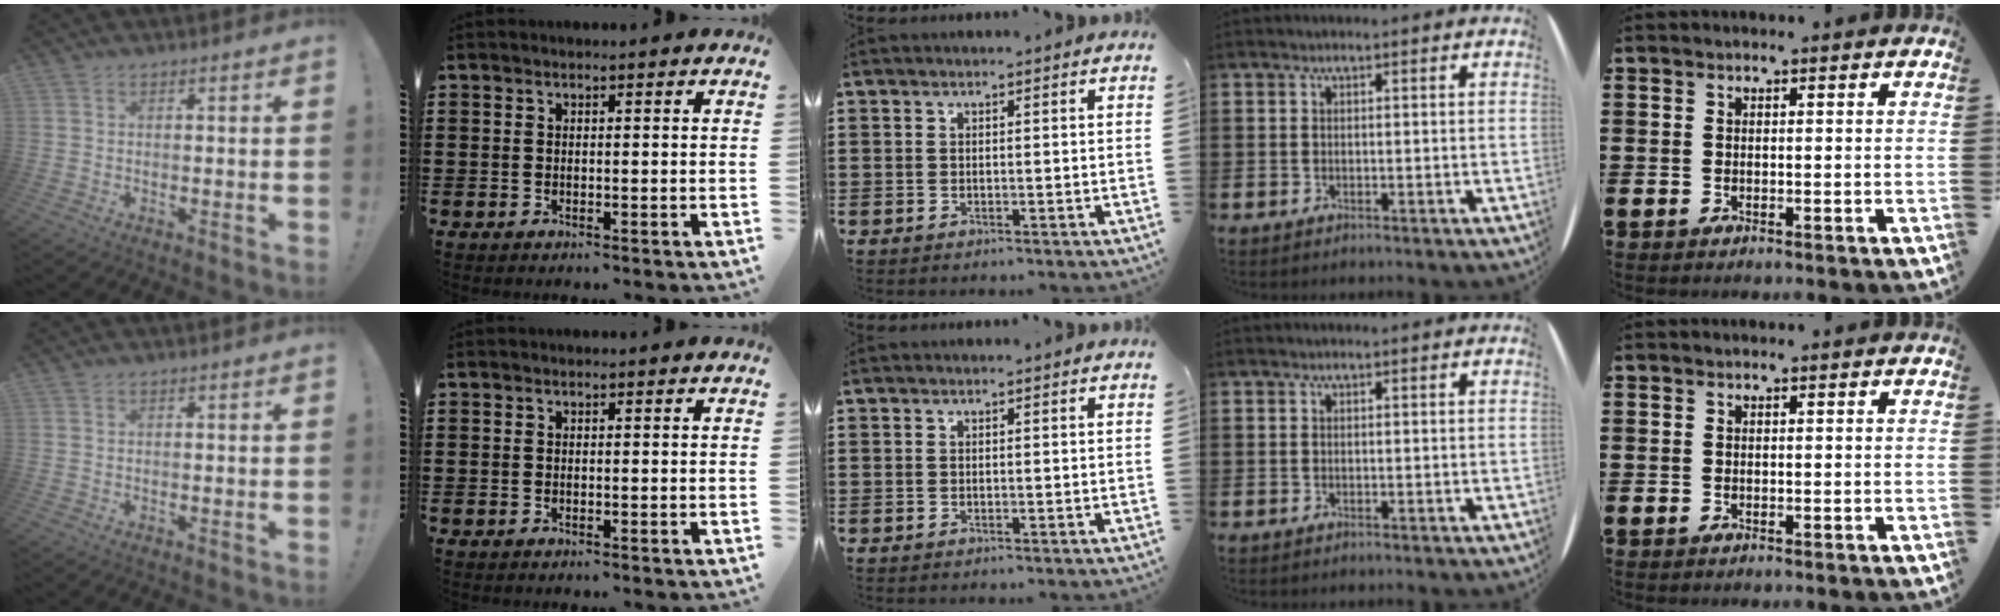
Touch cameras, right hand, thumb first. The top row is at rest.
{}